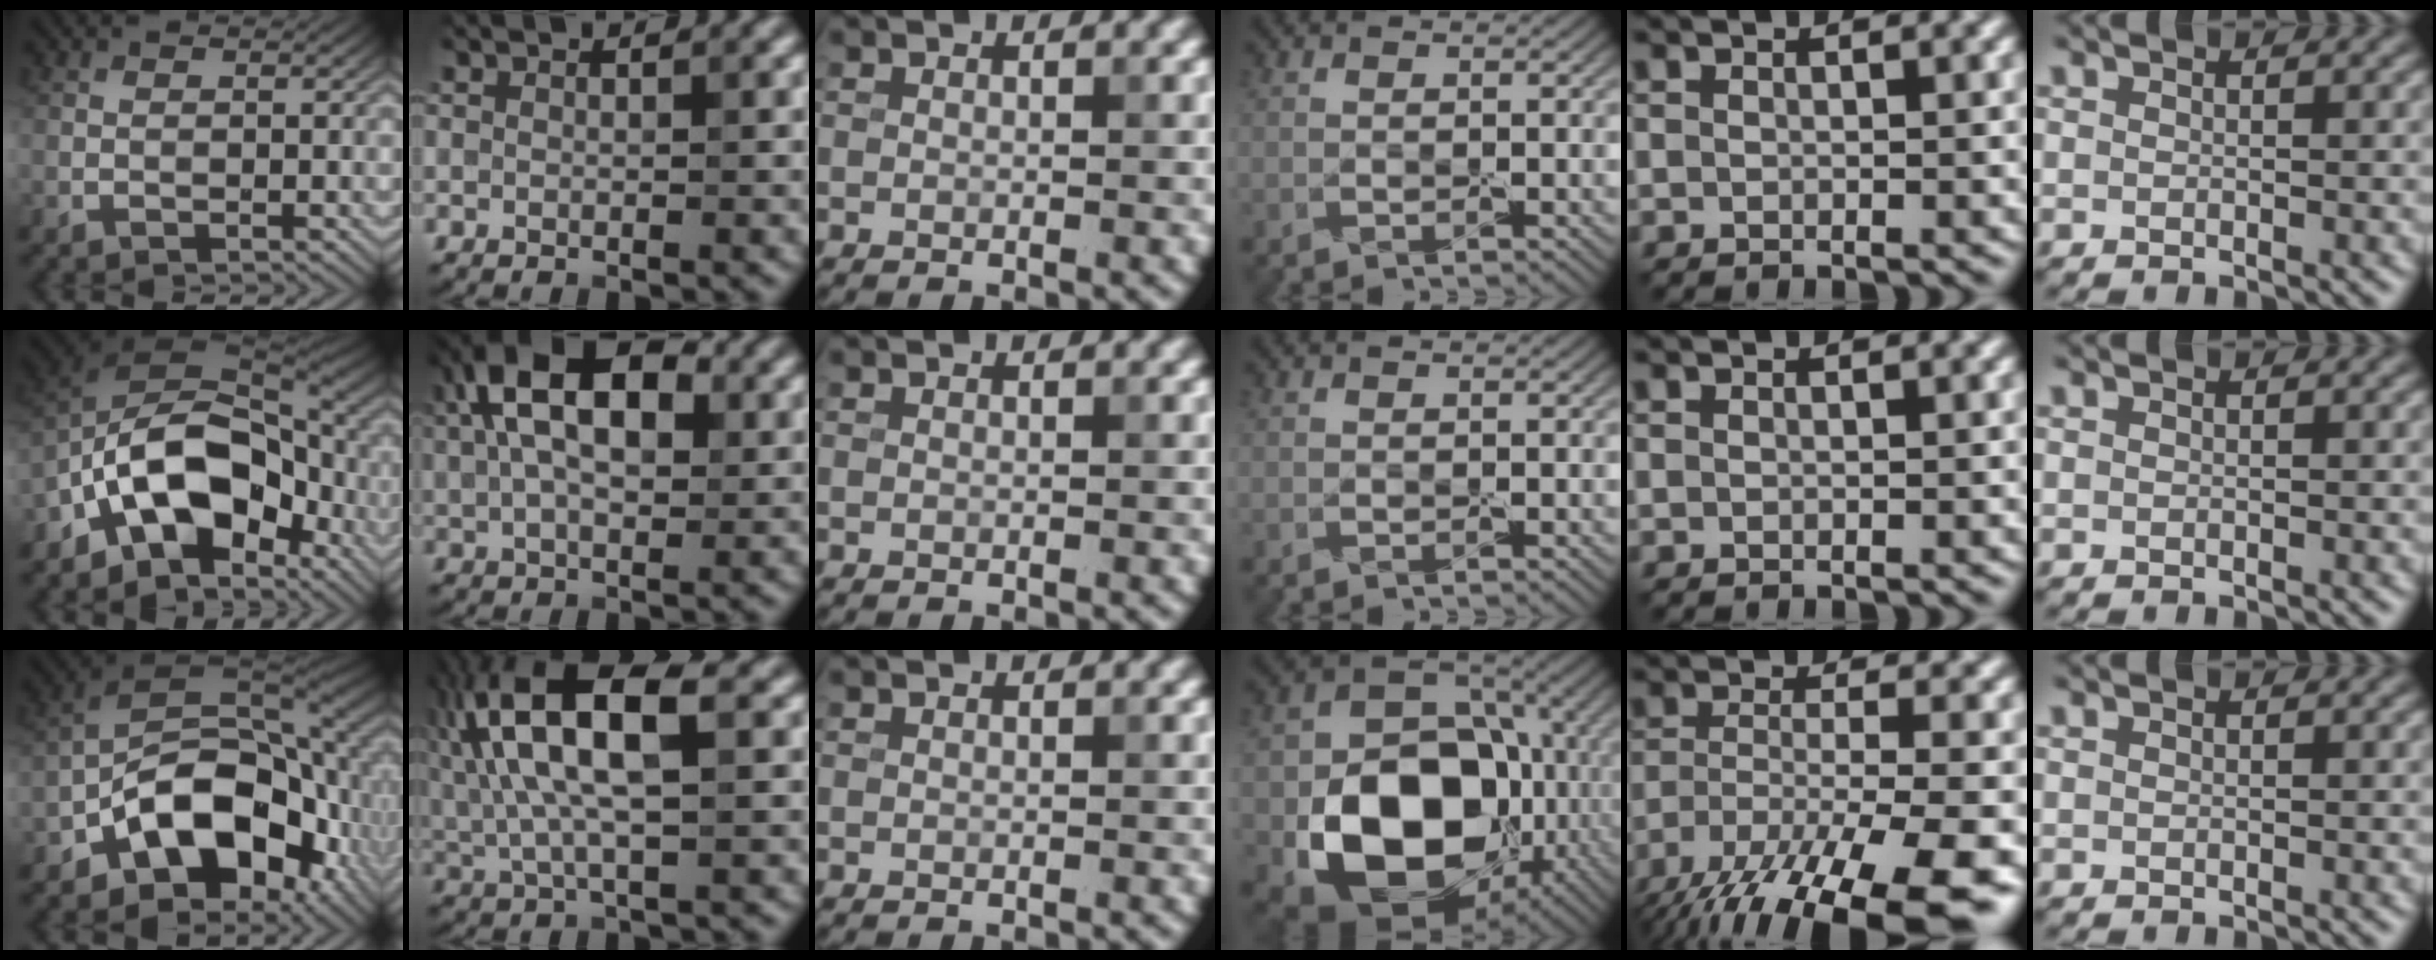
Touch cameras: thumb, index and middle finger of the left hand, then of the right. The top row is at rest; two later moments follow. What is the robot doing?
{"motion": "peel", "object": "shipping label"}